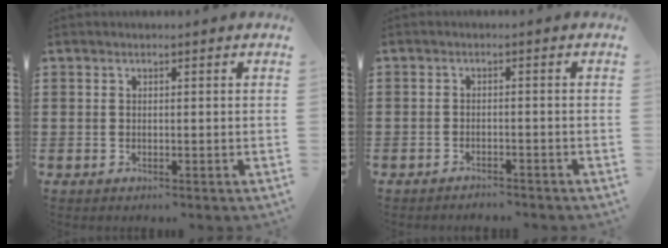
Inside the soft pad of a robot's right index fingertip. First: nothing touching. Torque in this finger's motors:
{"motor_torque": [-0.13, 0.22, -0.50, -0.20]}